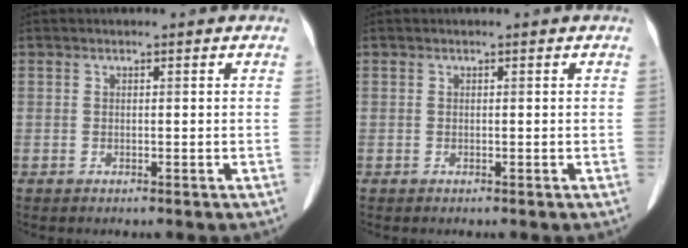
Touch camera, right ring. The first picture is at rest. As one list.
[{"total": 0.0}]